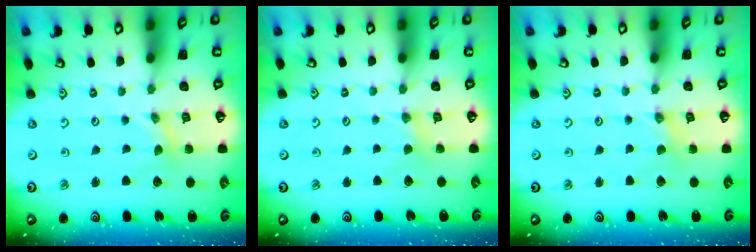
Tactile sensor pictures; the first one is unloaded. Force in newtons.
{"total": 1.4, "press": 1.4, "slide": 0.4}
{"total": 0.9, "press": 0.8, "slide": 0.2}